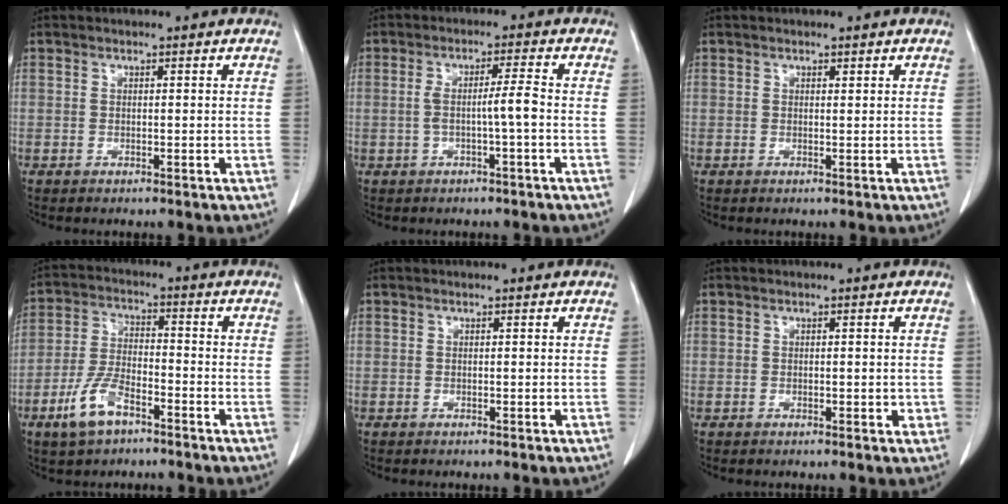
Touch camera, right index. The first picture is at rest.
{"total": 3.9, "force": [-0.8, -0.3, 3.8], "torque": [-0.069, 0.009, -0.010]}
{"total": 0.0}
{"total": 7.7, "force": [-4.6, 3.2, 5.3], "torque": [-0.119, 0.000, -0.089]}
{"total": 0.0}
{"total": 1.4, "force": [-0.1, 0.8, 1.1], "torque": [-0.011, -0.001, 0.000]}